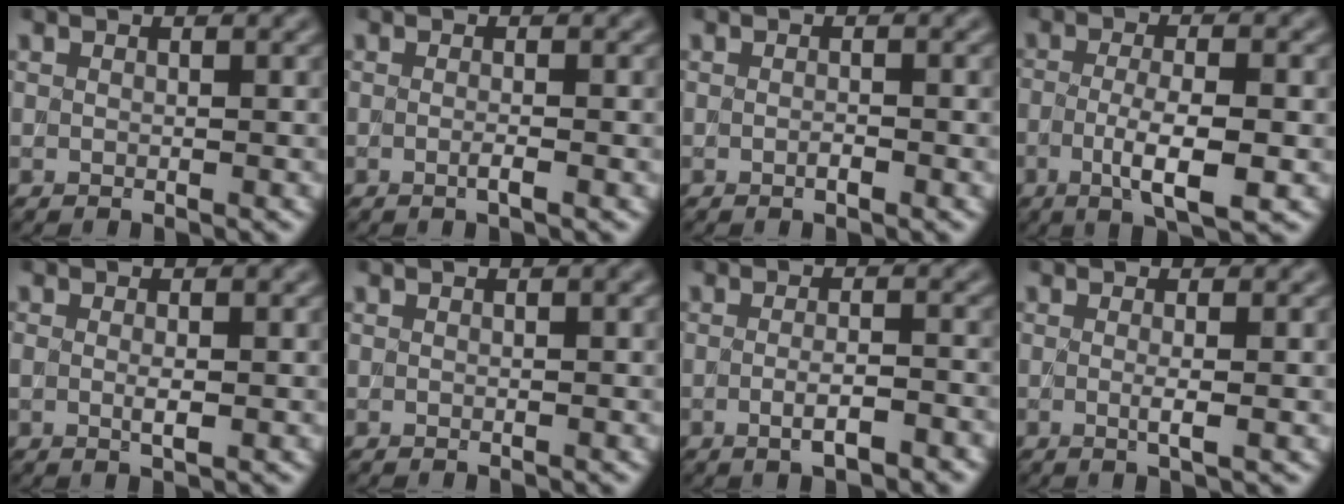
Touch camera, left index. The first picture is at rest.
{"total": 1.4, "force": [-0.2, 0.4, 1.4], "torque": [-0.017, -0.001, -0.009]}
{"total": 1.1, "force": [-0.3, 0.3, 1.0], "torque": [-0.015, 0.000, -0.007]}
{"total": 5.1, "force": [-1.5, 1.3, 4.7], "torque": [-0.089, -0.002, -0.027]}
{"total": 1.4, "force": [0.0, 0.3, 1.4], "torque": [-0.030, -0.001, -0.002]}
{"total": 0.8, "force": [0.1, 0.3, 0.8], "torque": [-0.009, 0.002, -0.002]}
{"total": 3.0, "force": [-1.2, 0.9, 2.7], "torque": [-0.048, -0.003, -0.018]}
{"total": 2.3, "force": [0.0, 0.6, 2.2], "torque": [-0.033, -0.003, -0.006]}